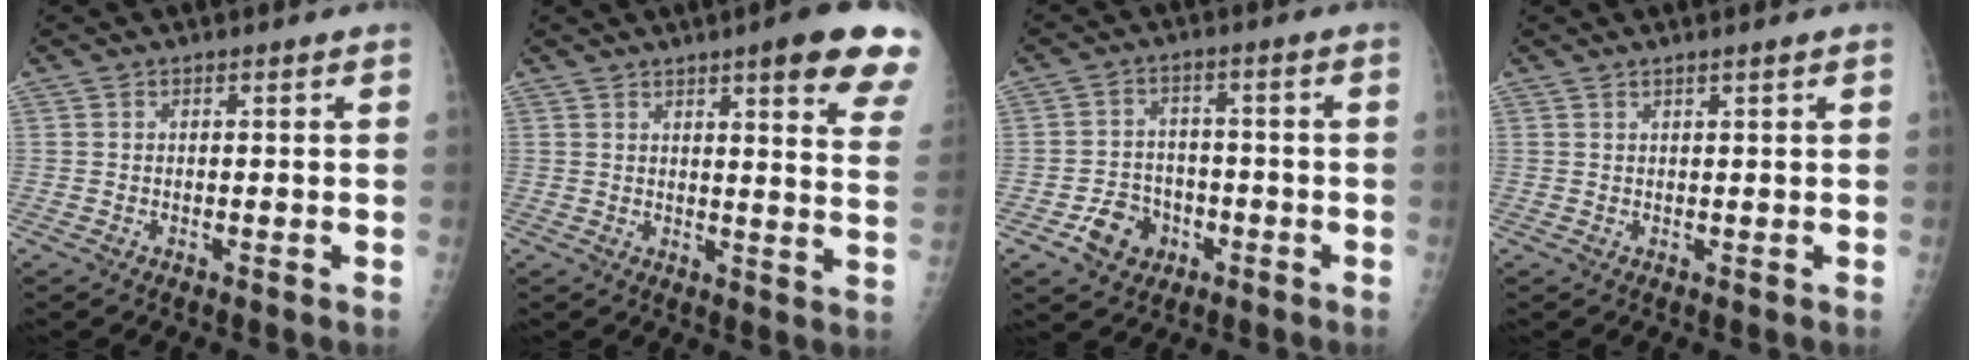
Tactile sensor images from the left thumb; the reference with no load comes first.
{"total": 15.7, "force": [9.9, 2.3, 12.0], "torque": [-0.124, -0.040, 0.105]}
{"total": 7.0, "force": [-3.2, 5.7, 2.6], "torque": [-0.020, 0.023, -0.050]}
{"total": 1.0, "force": [0.7, -0.2, 0.7], "torque": [-0.013, -0.005, 0.015]}